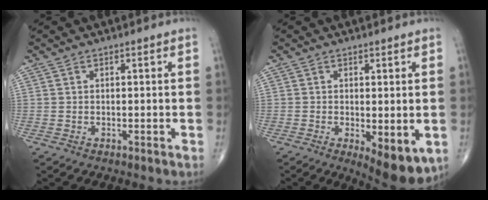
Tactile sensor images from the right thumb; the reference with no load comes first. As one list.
[{"total": 8.4, "force": [-2.3, 3.1, 7.5], "torque": [-0.098, -0.021, -0.027]}]